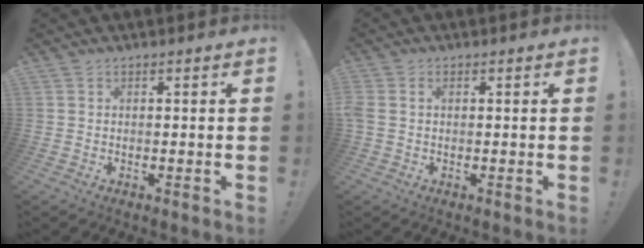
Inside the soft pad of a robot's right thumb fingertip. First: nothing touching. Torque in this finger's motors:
{"motor_torque": [0.21, 0.22, 0.31, 0.63, 0.39]}